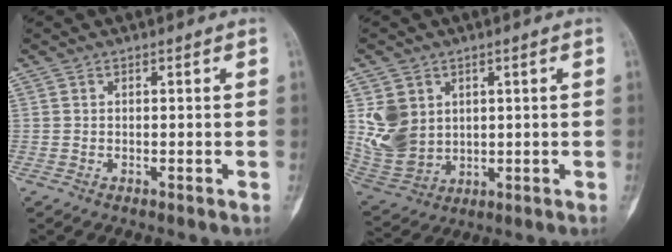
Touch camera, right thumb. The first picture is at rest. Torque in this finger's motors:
{"motor_torque": [-0.10, 0.38, 0.81, 0.26, 0.06]}